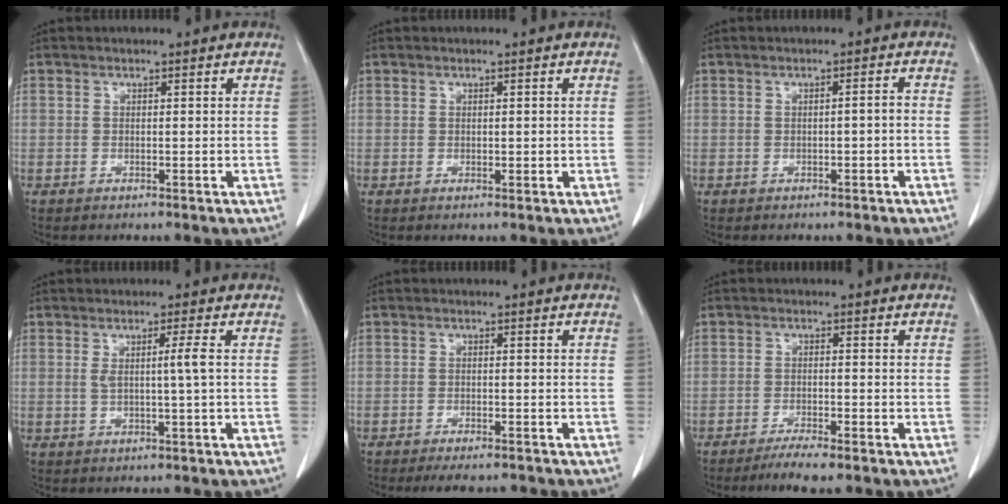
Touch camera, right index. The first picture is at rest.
{"total": 0.6, "force": [0.1, 0.4, 0.4], "torque": [-0.005, -0.001, 0.005]}
{"total": 1.1, "force": [-0.5, 0.1, 1.0], "torque": [-0.014, 0.003, -0.006]}
{"total": 2.5, "force": [0.3, -0.8, 2.4], "torque": [-0.044, -0.004, 0.007]}
{"total": 5.7, "force": [-5.2, 1.3, 1.9], "torque": [-0.019, -0.010, -0.069]}
{"total": 4.2, "force": [-3.3, 0.1, 2.6], "torque": [-0.047, -0.009, -0.059]}